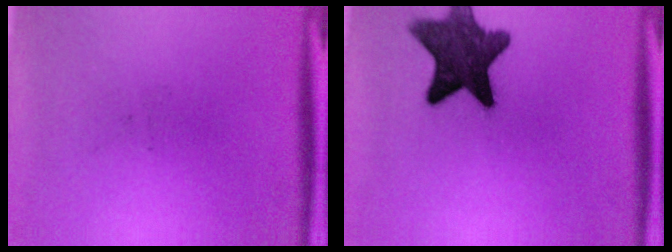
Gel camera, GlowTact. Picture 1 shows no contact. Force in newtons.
{"total": 12.3}